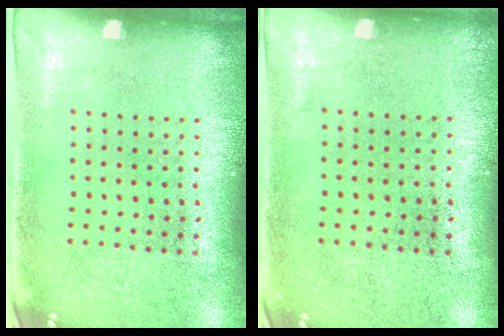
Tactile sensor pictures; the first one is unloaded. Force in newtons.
{"total": 0.0}